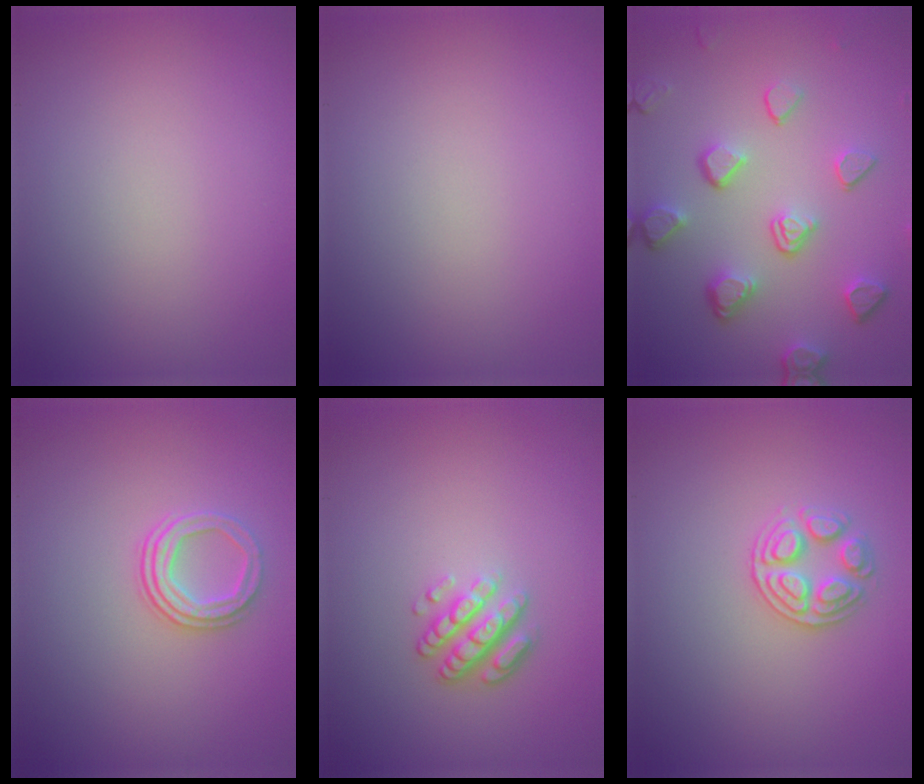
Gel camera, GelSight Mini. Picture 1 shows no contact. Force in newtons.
{"total": 0.0}
{"total": 4.8, "press": 3.7, "slide": 3.1}
{"total": 2.7, "press": 2.4, "slide": 1.2}
{"total": 3.6, "press": 2.6, "slide": 2.5}
{"total": 2.6, "press": 2.6, "slide": 0.6}